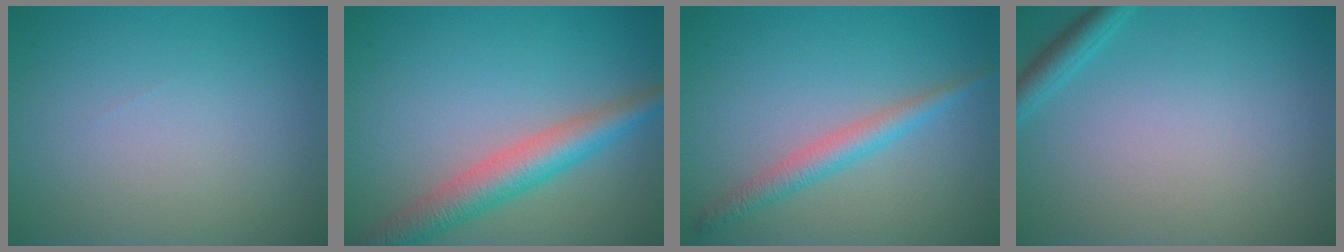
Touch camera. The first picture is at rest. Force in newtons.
{"total": 5.0, "press": 5.0, "slide": 0.3}
{"total": 2.6, "press": 2.6, "slide": 0.1}
{"total": 1.7, "press": 1.7, "slide": 0.1}